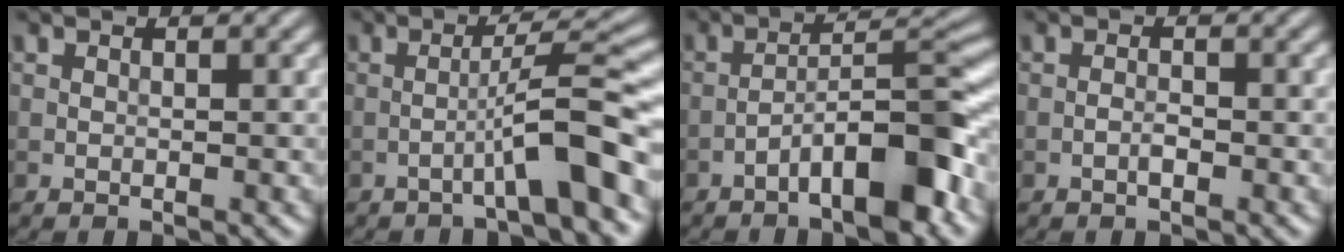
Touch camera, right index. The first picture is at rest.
{"total": 5.5, "force": [-2.4, 0.0, 4.9], "torque": [-0.076, 0.029, -0.042]}
{"total": 7.7, "force": [-4.3, 1.8, 6.2], "torque": [-0.092, 0.025, -0.071]}
{"total": 0.9, "force": [-0.5, 0.2, 0.7], "torque": [-0.015, 0.001, -0.010]}